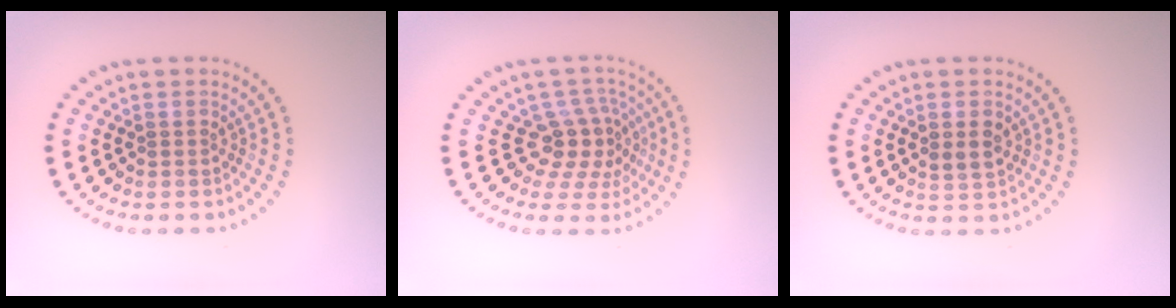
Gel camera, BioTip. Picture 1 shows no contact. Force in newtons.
{"total": 3.8, "press": 2.7, "slide": 2.7}
{"total": 1.8, "press": 1.7, "slide": 0.4}